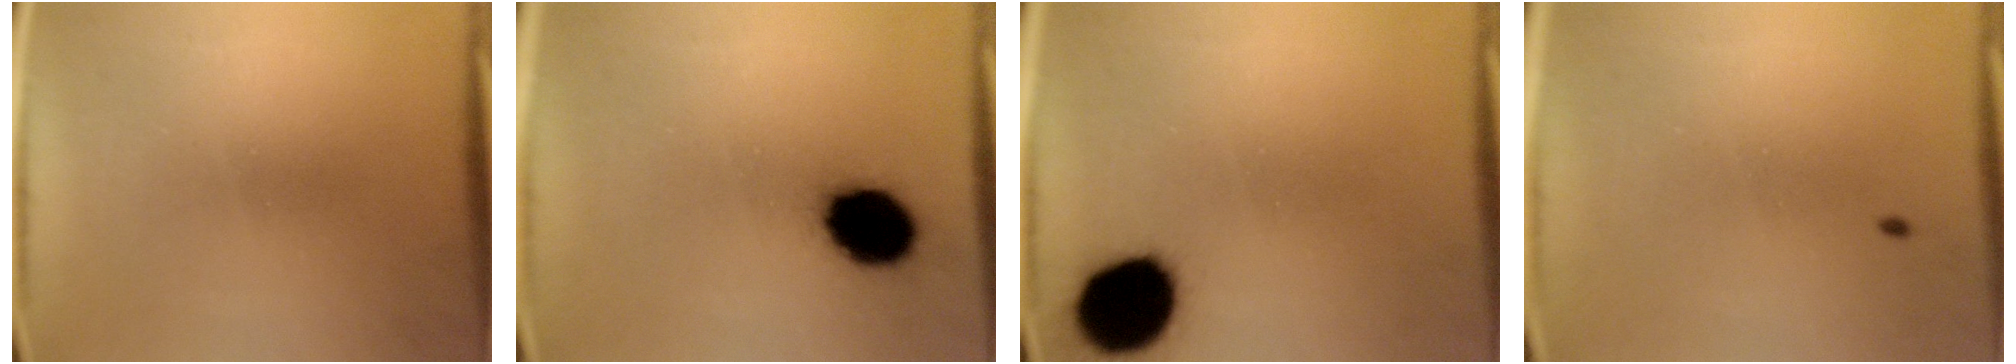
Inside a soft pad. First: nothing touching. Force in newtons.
{"total": 12.5}
{"total": 10.8}
{"total": 0.7}